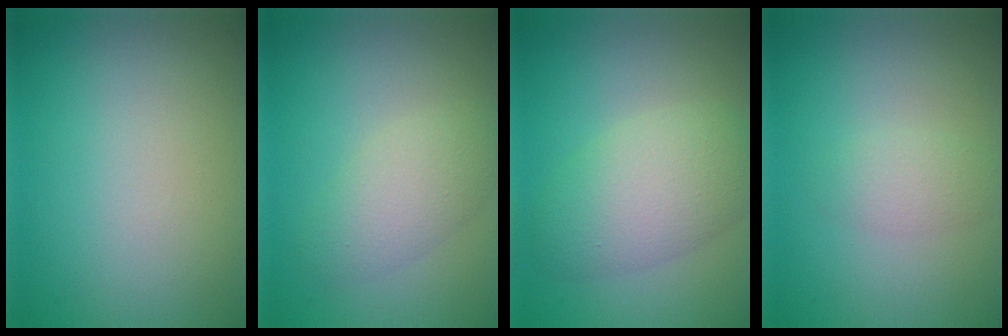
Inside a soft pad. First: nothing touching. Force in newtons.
{"total": 3.4, "press": 3.4, "slide": 0.0}
{"total": 5.5, "press": 5.5, "slide": 0.2}
{"total": 1.6, "press": 1.6, "slide": 0.2}